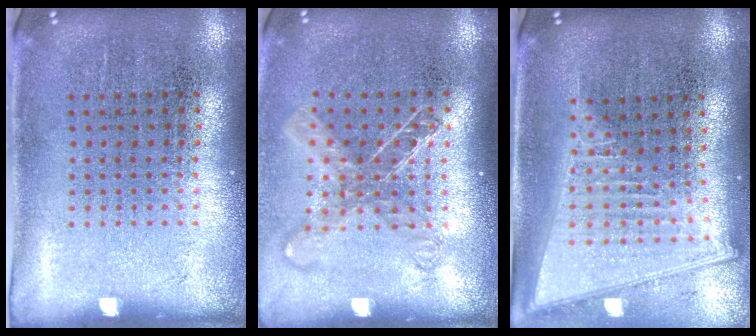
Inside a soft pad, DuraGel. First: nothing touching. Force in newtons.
{"total": 1.4, "press": 1.2, "slide": 0.8}
{"total": 2.1, "press": 1.8, "slide": 1.1}